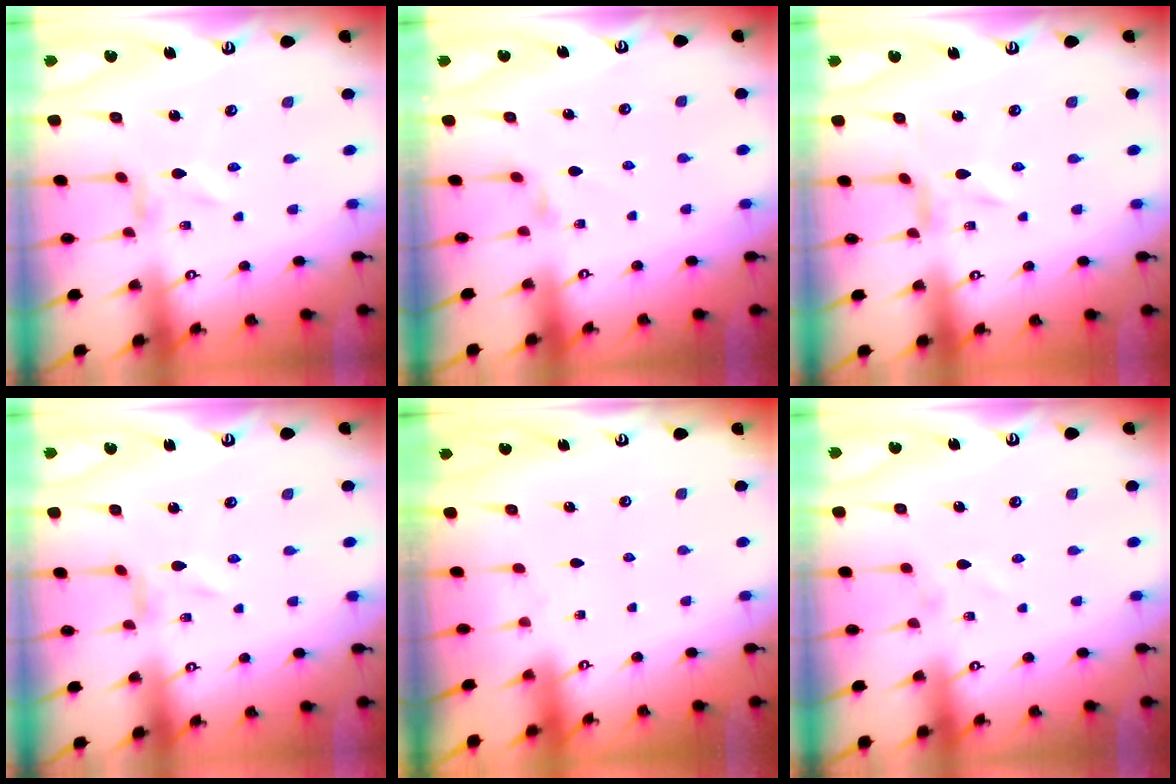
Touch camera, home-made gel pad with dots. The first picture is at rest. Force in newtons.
{"total": 2.2, "press": 2.1, "slide": 0.5}
{"total": 0.5, "press": 0.4, "slide": 0.3}
{"total": 0.0}
{"total": 1.6, "press": 1.6, "slide": 0.2}
{"total": 0.6, "press": 0.6, "slide": 0.2}